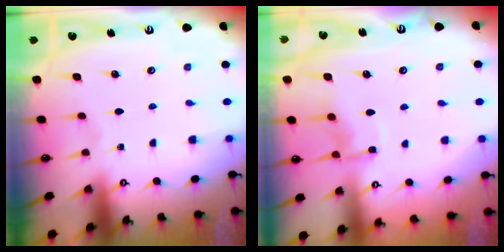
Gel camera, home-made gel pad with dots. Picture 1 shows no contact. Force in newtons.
{"total": 6.8, "press": 6.7, "slide": 0.7}